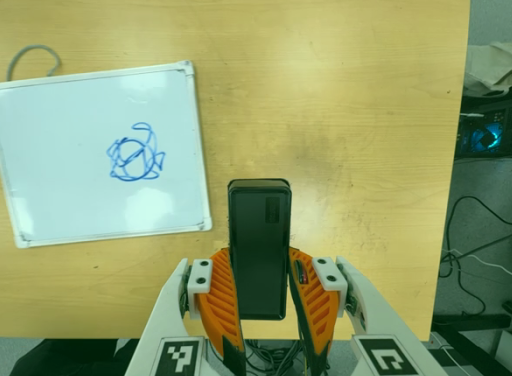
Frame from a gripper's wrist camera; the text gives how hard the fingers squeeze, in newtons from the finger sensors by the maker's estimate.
{"total": 7.4, "left": 5.0, "right": 9.7}